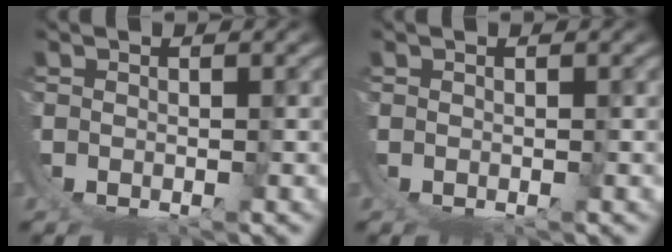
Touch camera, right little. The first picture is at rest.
{"total": 0.0}